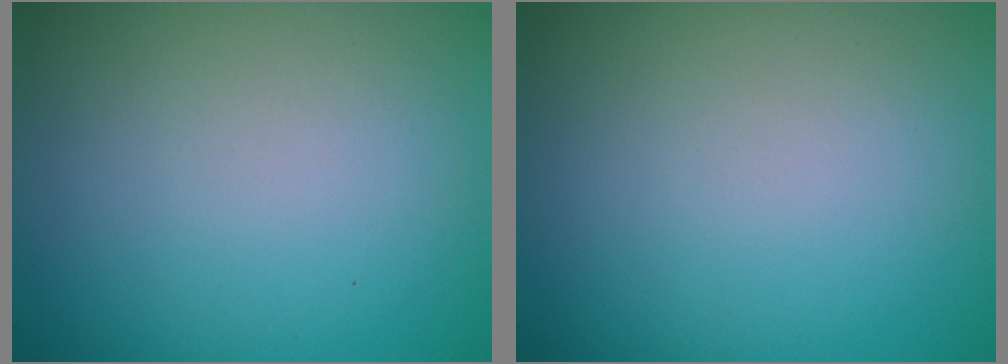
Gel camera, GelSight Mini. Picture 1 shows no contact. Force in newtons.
{"total": 0.0}